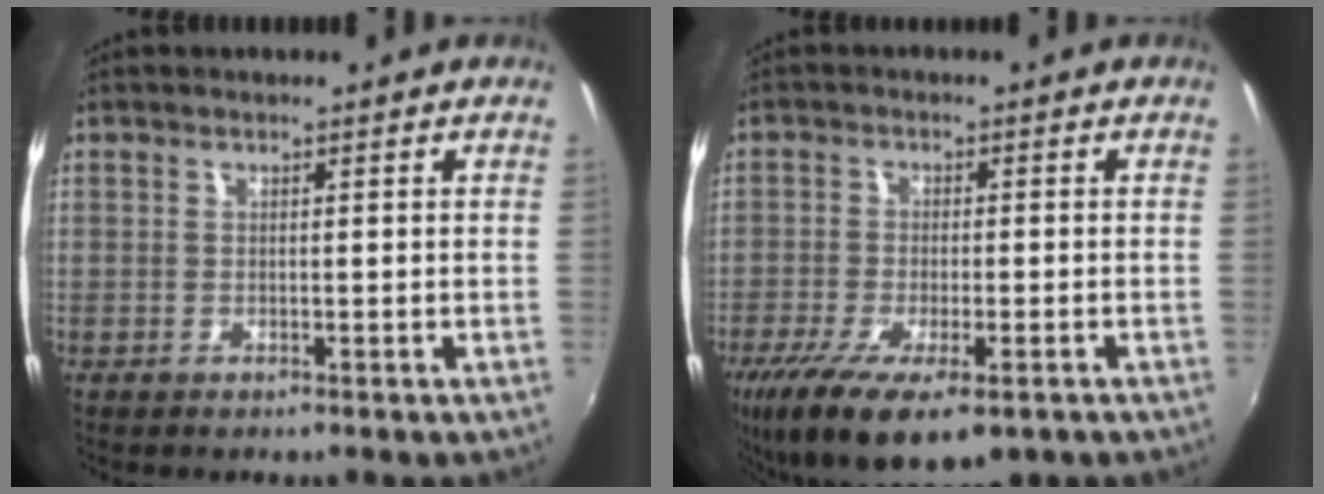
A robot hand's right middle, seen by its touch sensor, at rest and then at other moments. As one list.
[{"total": 15.3, "force": [-9.3, 5.6, 10.8], "torque": [-0.223, -0.052, -0.145]}]